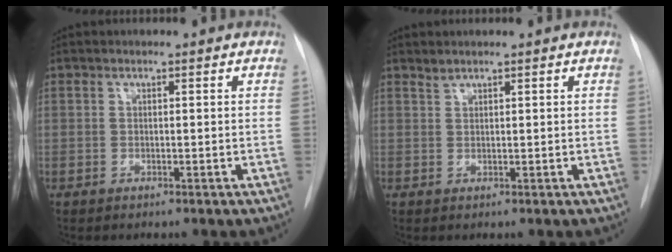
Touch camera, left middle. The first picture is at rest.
{"total": 0.9, "force": [0.9, 0.0, 0.1], "torque": [-0.004, -0.001, 0.019]}